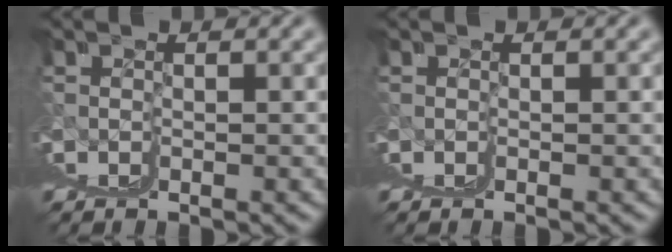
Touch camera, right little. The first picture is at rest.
{"total": 0.0}